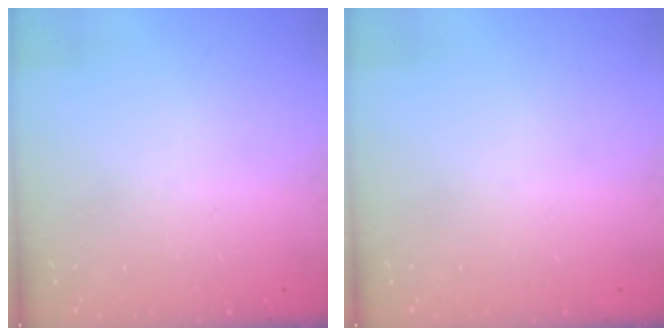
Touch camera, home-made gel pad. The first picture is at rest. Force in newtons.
{"total": 0.0}